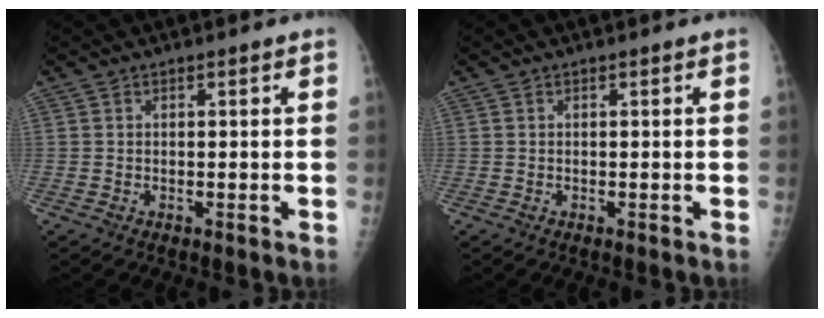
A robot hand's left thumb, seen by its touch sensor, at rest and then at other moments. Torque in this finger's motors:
{"motor_torque": [-0.13, 0.13, -0.05, 0.02, 0.00]}